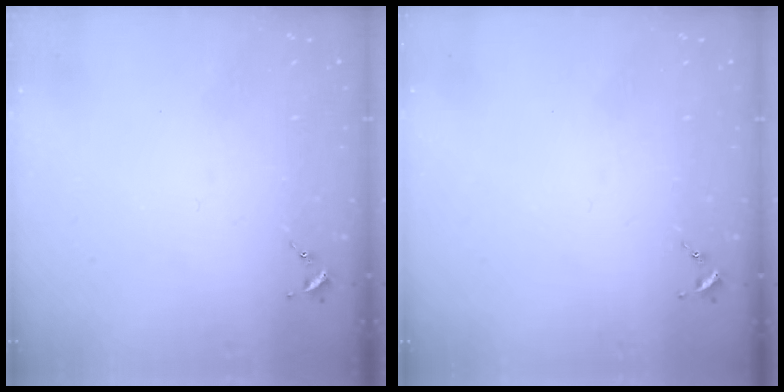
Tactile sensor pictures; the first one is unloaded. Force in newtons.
{"total": 0.0}